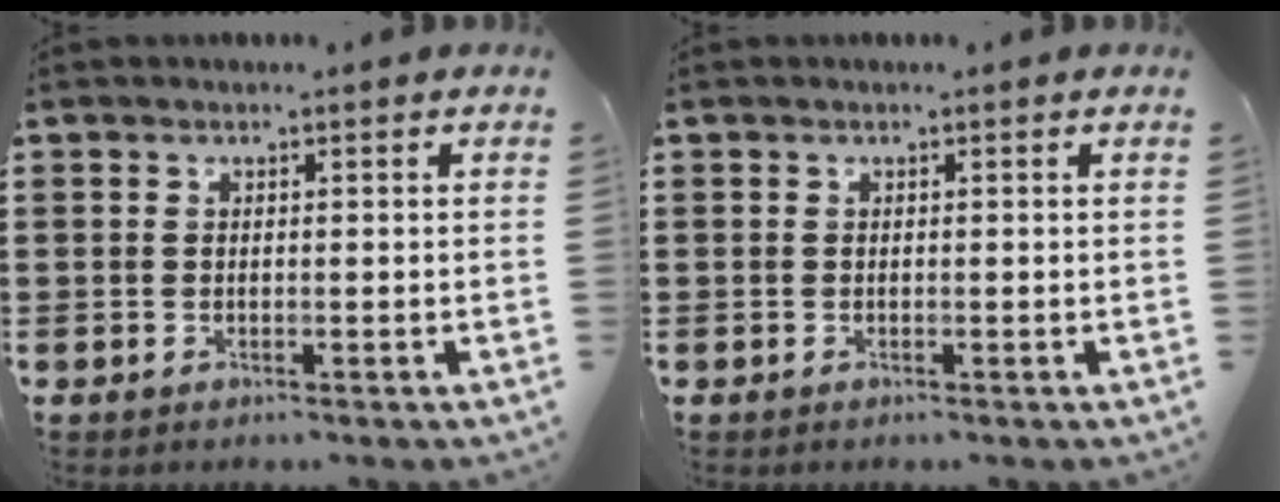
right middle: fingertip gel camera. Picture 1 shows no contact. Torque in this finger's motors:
{"motor_torque": [-0.62, -0.65, -0.01, 0.01]}